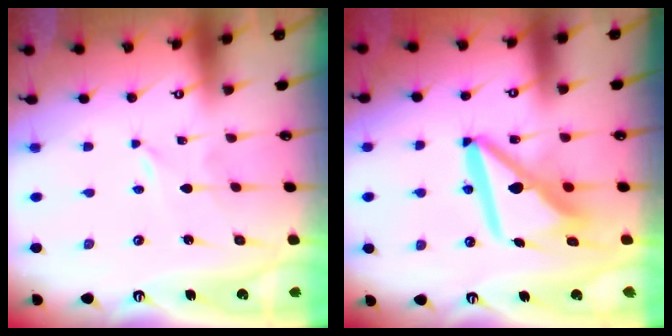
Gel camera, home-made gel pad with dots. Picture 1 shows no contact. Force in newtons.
{"total": 13.2, "press": 13.2, "slide": 1.5}